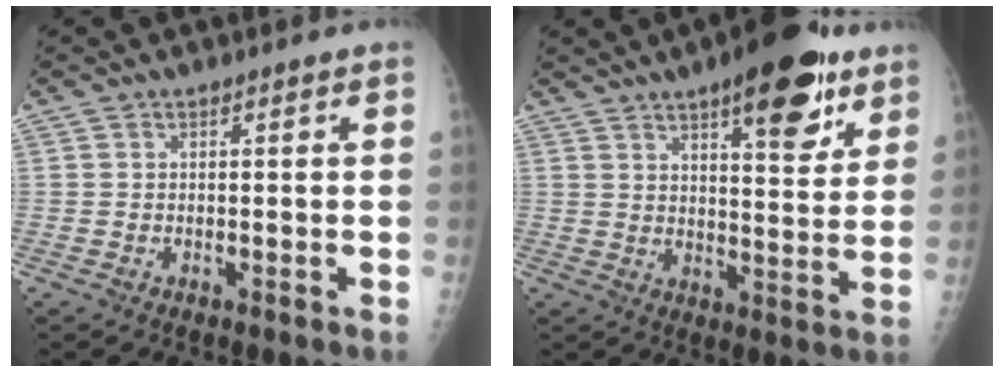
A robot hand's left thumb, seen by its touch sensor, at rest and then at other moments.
{"total": 15.8, "force": [9.2, 5.4, 11.7], "torque": [-0.125, -0.040, 0.128]}